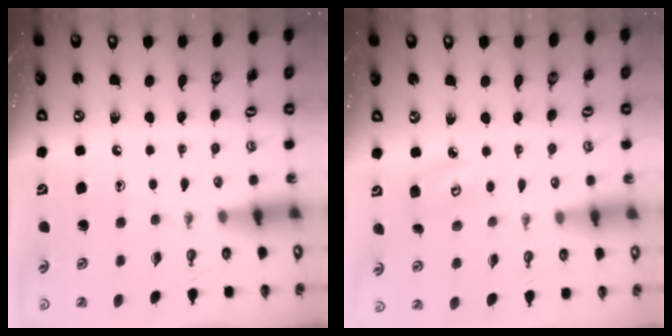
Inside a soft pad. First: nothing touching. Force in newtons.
{"total": 5.4, "press": 5.4, "slide": 0.6}